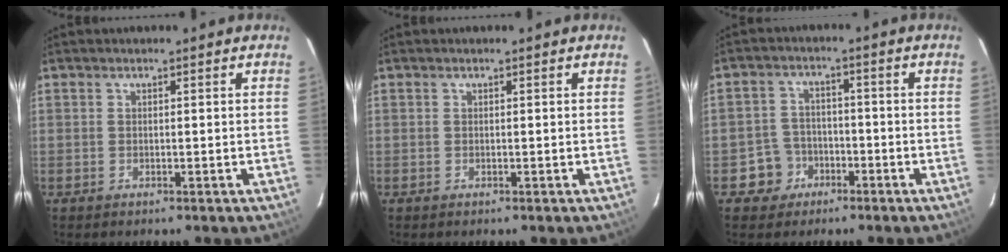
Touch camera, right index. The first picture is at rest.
{"total": 0.0}
{"total": 5.5, "force": [-2.8, 4.8, 0.1], "torque": [-0.012, 0.023, -0.045]}